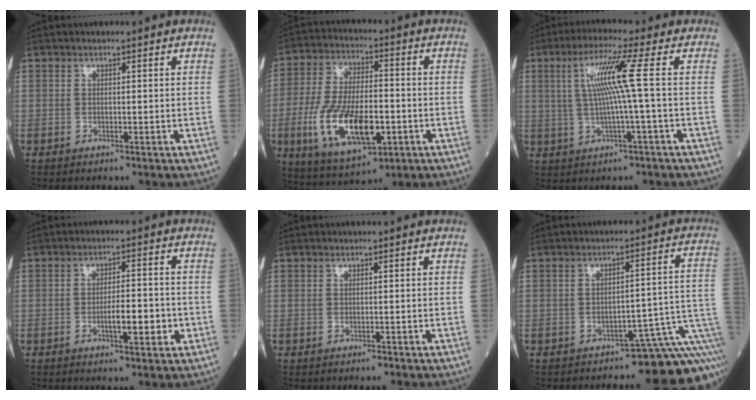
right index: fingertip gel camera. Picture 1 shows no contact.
{"total": 16.7, "force": [-4.7, 6.6, 14.5], "torque": [-0.299, -0.009, -0.073]}
{"total": 8.2, "force": [0.8, -1.1, 8.1], "torque": [-0.159, 0.009, 0.023]}
{"total": 6.1, "force": [-1.7, 1.7, 5.6], "torque": [-0.096, 0.005, -0.023]}
{"total": 0.6, "force": [-0.3, 0.4, 0.4], "torque": [-0.017, -0.003, -0.003]}
{"total": 11.1, "force": [-8.5, 2.8, 6.5], "torque": [-0.048, 0.067, -0.101]}